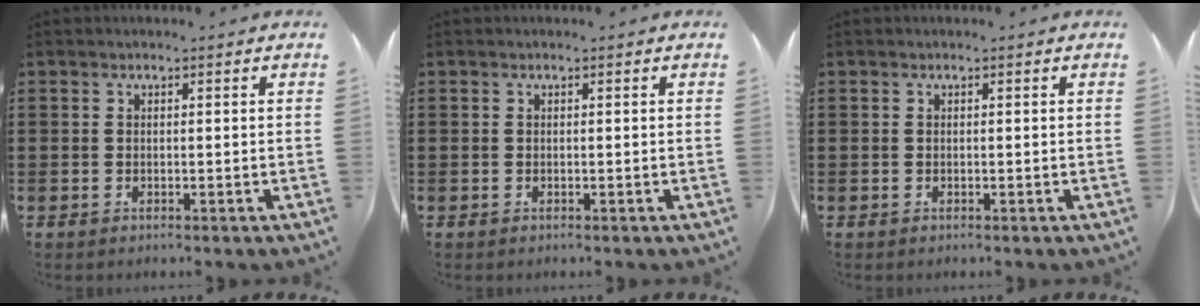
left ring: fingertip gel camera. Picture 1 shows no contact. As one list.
[{"total": 0.0}, {"total": 0.0}]